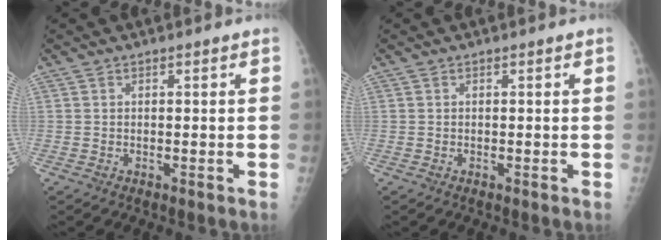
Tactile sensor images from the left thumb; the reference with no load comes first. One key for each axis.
{"total": 0.0}